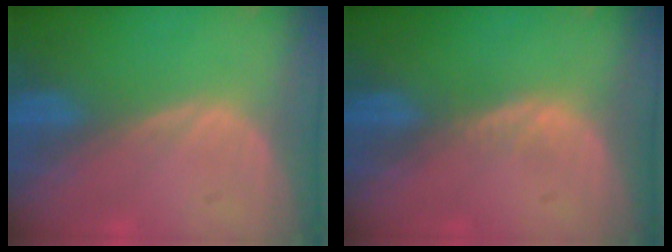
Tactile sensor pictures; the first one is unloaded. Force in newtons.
{"total": 0.8, "press": 0.7, "slide": 0.2}